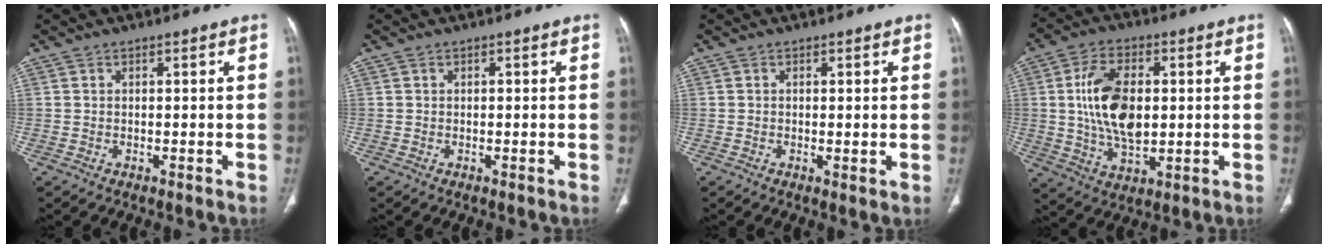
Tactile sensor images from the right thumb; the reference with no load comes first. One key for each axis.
{"total": 0.0}
{"total": 1.1, "fx": 0.1, "fy": 0.3, "fz": 1.1, "tx": -0.023, "ty": -0.007, "tz": 0.000}
{"total": 14.0, "fx": 1.4, "fy": 8.0, "fz": 11.5, "tx": -0.201, "ty": -0.003, "tz": 0.030}